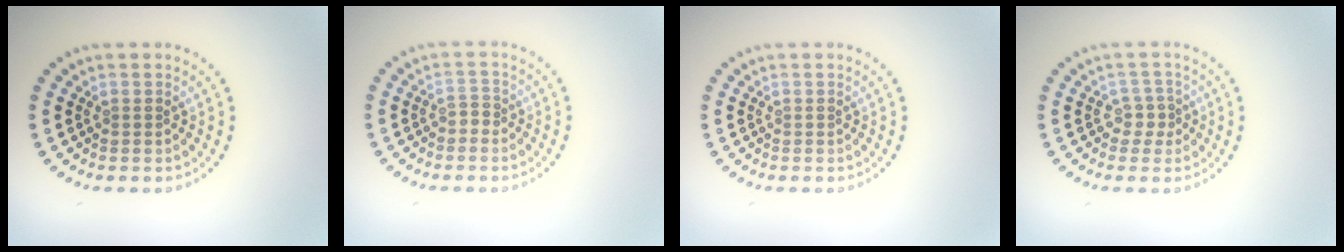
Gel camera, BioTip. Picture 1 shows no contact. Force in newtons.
{"total": 1.0, "press": 0.8, "slide": 0.5}
{"total": 0.0}
{"total": 1.9, "press": 1.5, "slide": 1.2}